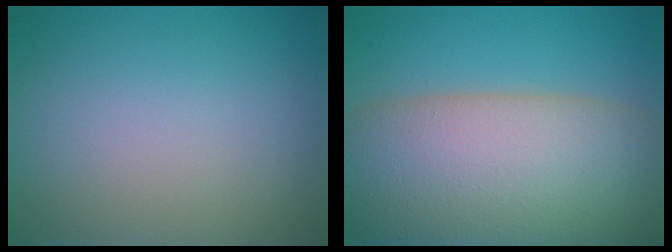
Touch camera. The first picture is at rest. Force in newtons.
{"total": 14.3, "press": 14.3, "slide": 0.8}